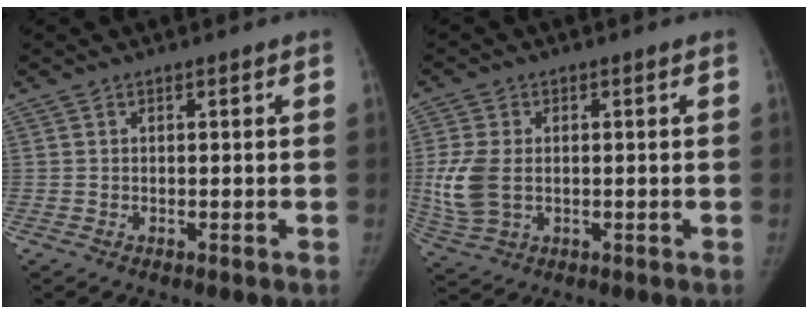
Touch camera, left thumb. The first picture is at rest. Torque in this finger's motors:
{"motor_torque": [0.72, 0.76, 0.41, -0.41, 0.29]}